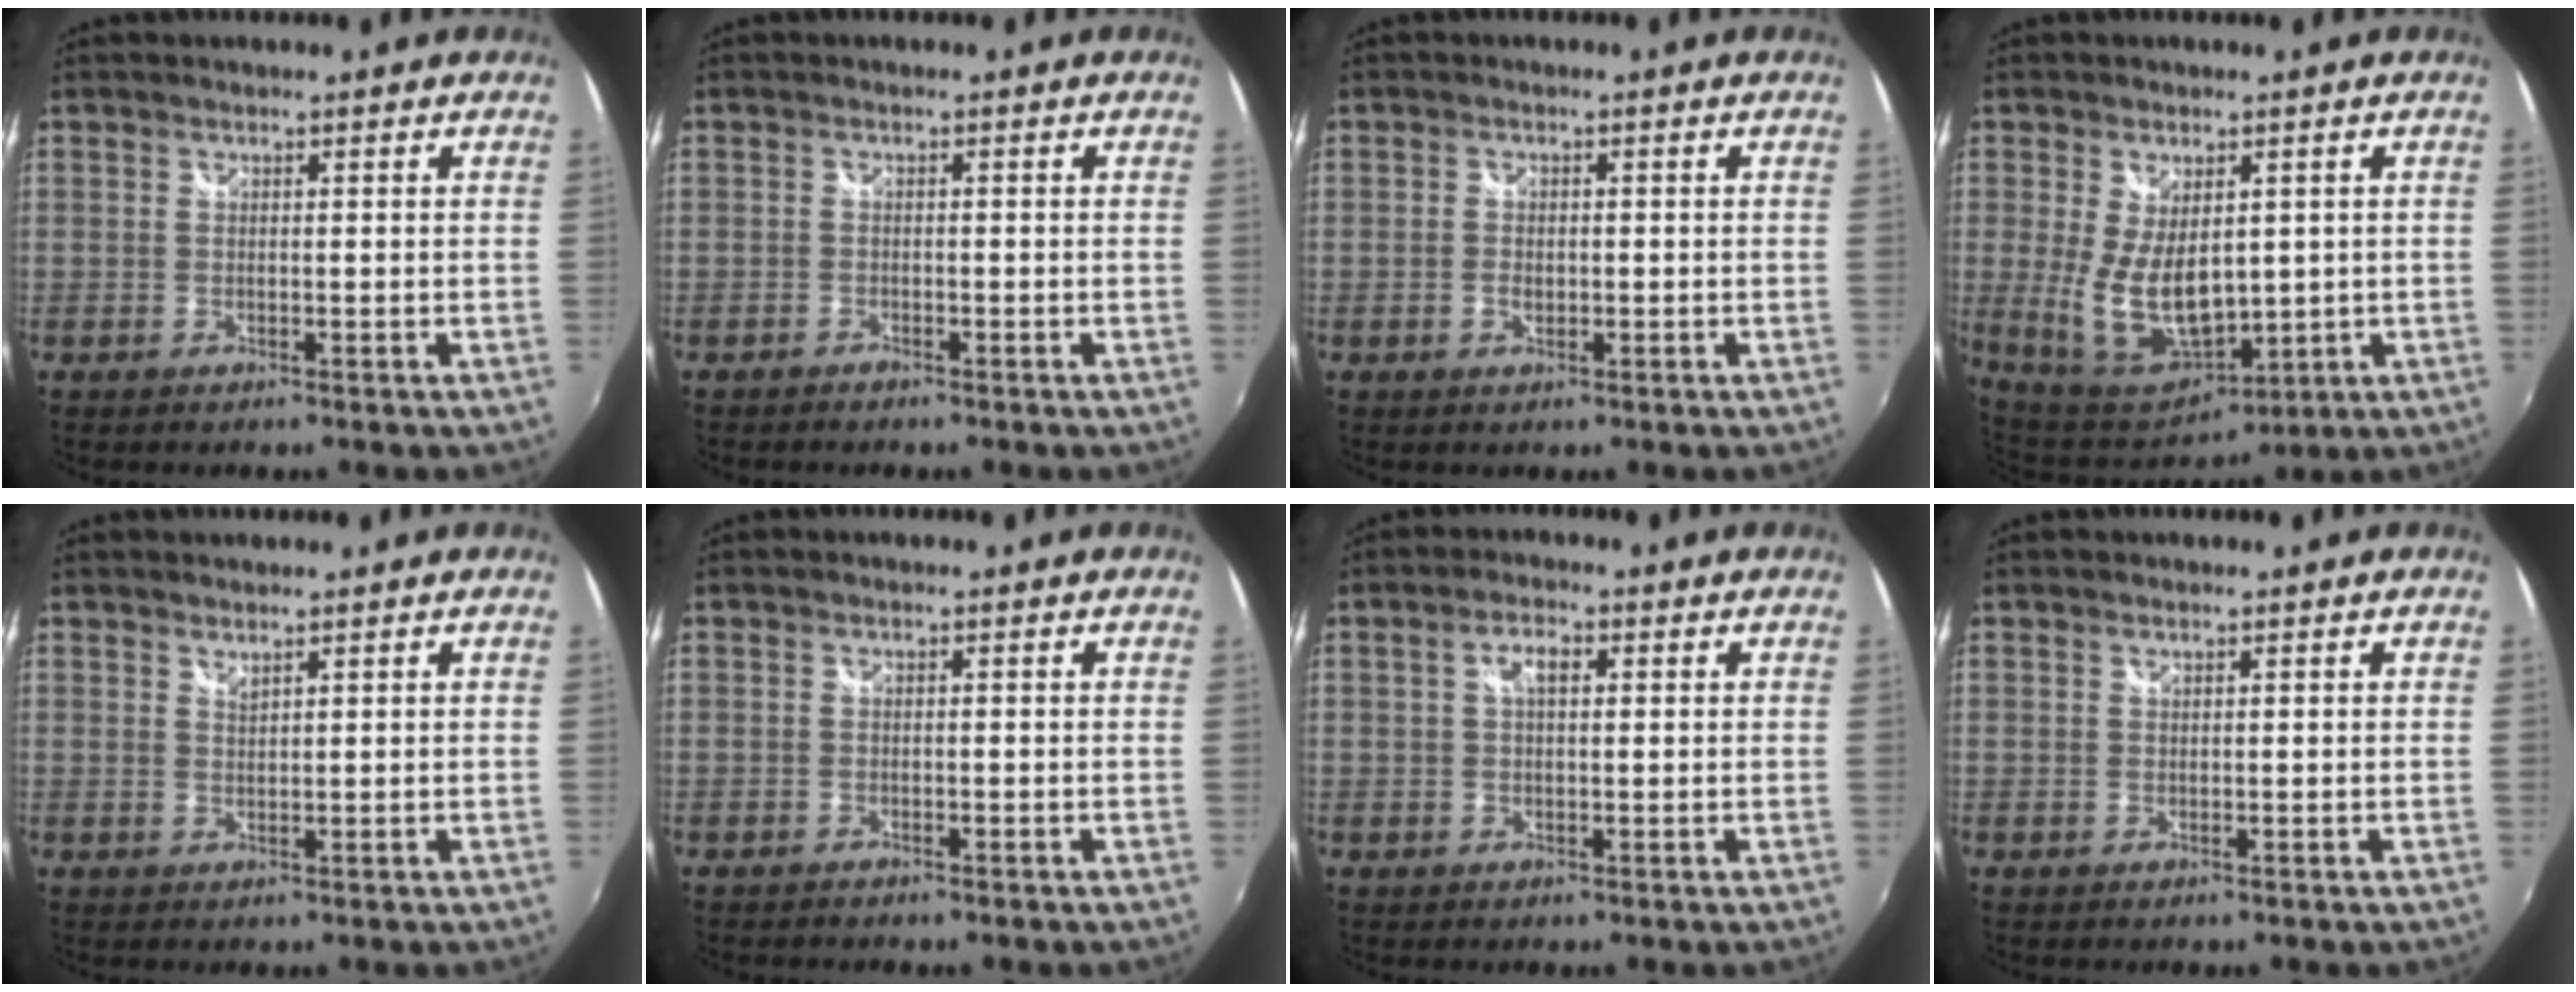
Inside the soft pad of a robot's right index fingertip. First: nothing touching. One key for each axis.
{"total": 1.3, "fx": -1.2, "fy": 0.4, "fz": 0.2, "tx": -0.013, "ty": -0.003, "tz": -0.024}
{"total": 1.8, "fx": -0.5, "fy": 1.2, "fz": 1.2, "tx": -0.022, "ty": 0.003, "tz": -0.009}
{"total": 12.7, "fx": 0.1, "fy": 7.0, "fz": 10.5, "tx": -0.217, "ty": -0.017, "tz": 0.024}
{"total": 1.0, "fx": 1.0, "fy": 0.1, "fz": 0.3, "tx": -0.004, "ty": 0.000, "tz": 0.017}
{"total": 1.0, "fx": -0.9, "fy": 0.3, "fz": 0.2, "tx": -0.008, "ty": -0.005, "tz": -0.016}
{"total": 3.0, "fx": 0.6, "fy": 1.4, "fz": 2.5, "tx": -0.047, "ty": 0.009, "tz": 0.010}
{"total": 0.0}